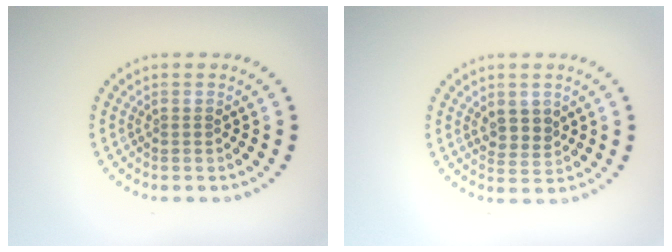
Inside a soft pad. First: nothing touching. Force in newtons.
{"total": 2.2, "press": 2.0, "slide": 0.9}